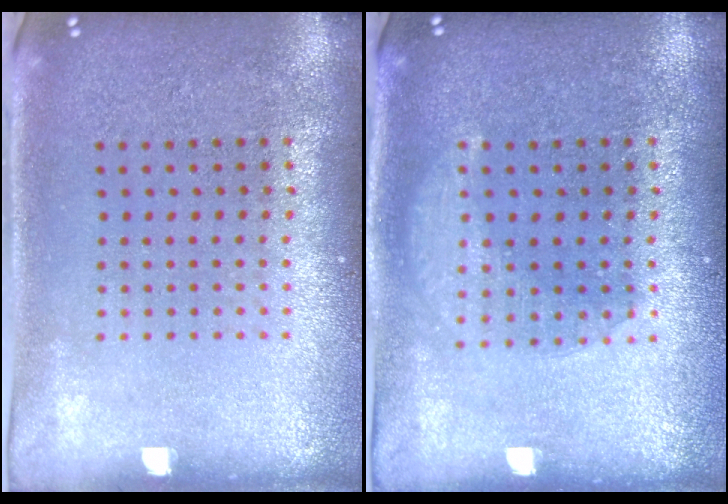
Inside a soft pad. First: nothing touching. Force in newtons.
{"total": 1.8, "press": 1.8, "slide": 0.2}